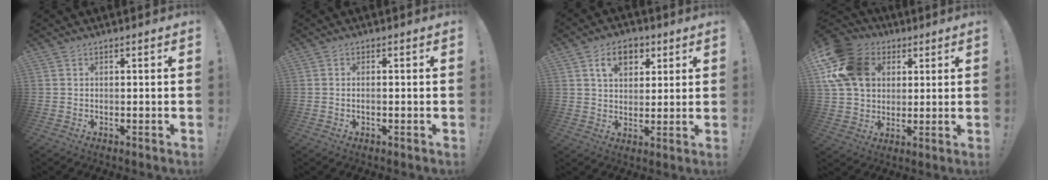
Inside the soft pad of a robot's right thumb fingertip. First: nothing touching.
{"total": 1.2, "force": [-0.5, 0.2, 1.0], "torque": [-0.023, 0.003, -0.009]}
{"total": 9.4, "force": [4.2, 6.5, 5.3], "torque": [-0.079, 0.000, 0.077]}
{"total": 17.8, "force": [5.8, 13.7, 9.7], "torque": [-0.182, -0.013, 0.114]}